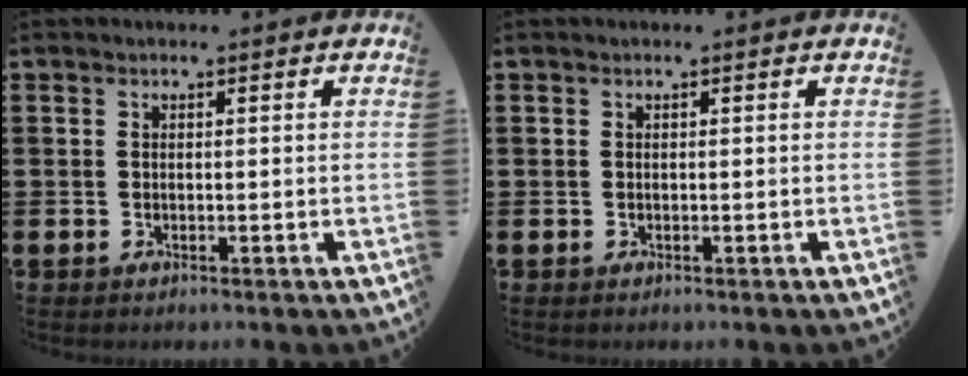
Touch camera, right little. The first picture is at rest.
{"total": 0.0}